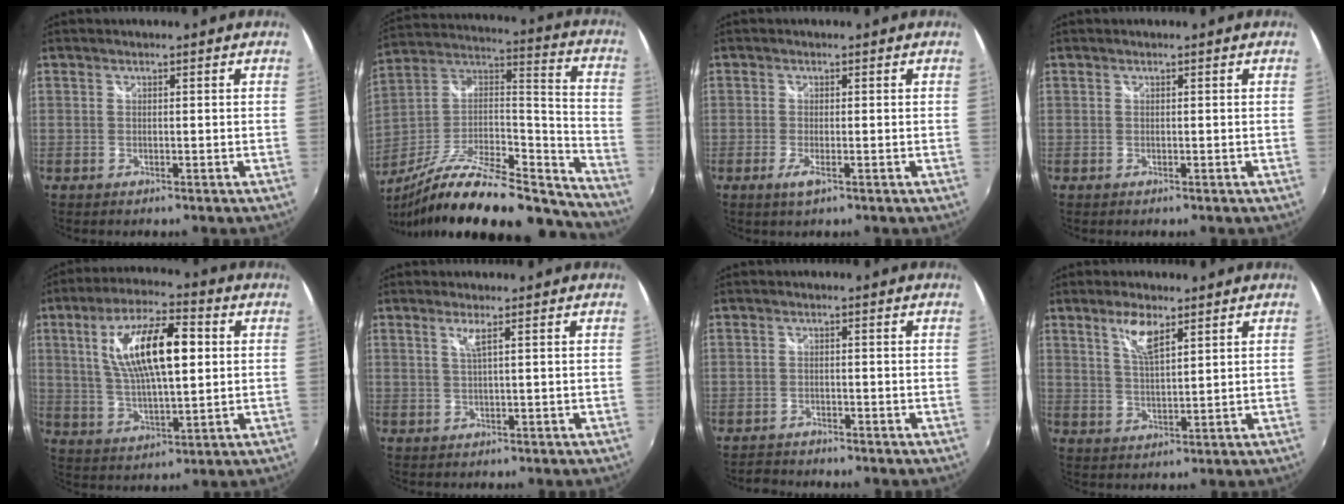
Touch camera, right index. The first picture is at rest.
{"total": 28.8, "force": [-22.7, 7.6, 16.0], "torque": [-0.251, -0.011, -0.358]}
{"total": 2.4, "force": [-1.0, 0.5, 2.2], "torque": [-0.044, -0.007, -0.017]}
{"total": 0.0}
{"total": 16.0, "force": [3.6, 5.5, 14.6], "torque": [-0.265, 0.012, 0.067]}
{"total": 1.9, "force": [0.8, -0.5, 1.6], "torque": [-0.031, -0.004, 0.017]}
{"total": 2.2, "force": [-2.1, 0.4, -0.1], "torque": [-0.006, -0.002, -0.043]}
{"total": 5.8, "force": [3.6, 1.8, 4.3], "torque": [-0.079, 0.001, 0.068]}